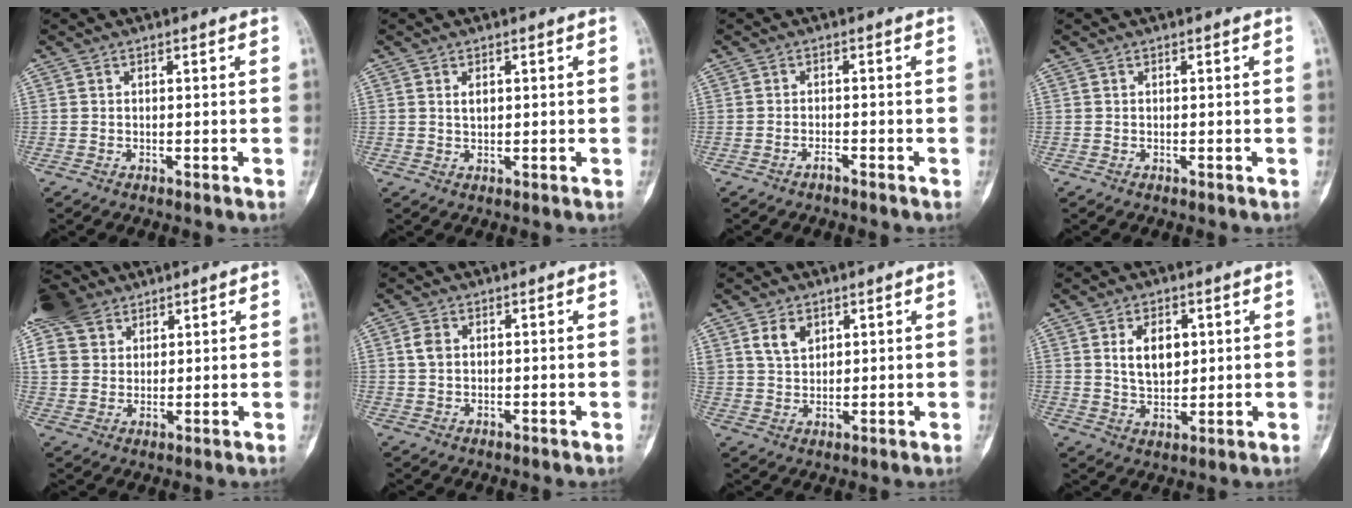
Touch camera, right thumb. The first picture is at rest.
{"total": 1.8, "force": [0.6, 1.1, 1.4], "torque": [-0.021, -0.003, 0.013]}
{"total": 1.2, "force": [-1.1, 0.2, 0.5], "torque": [-0.013, 0.008, -0.020]}
{"total": 0.0}
{"total": 11.2, "force": [7.1, 7.5, 4.3], "torque": [-0.072, -0.001, 0.140]}
{"total": 3.2, "force": [0.7, 2.3, 2.1], "torque": [-0.038, 0.003, 0.015]}
{"total": 5.3, "force": [2.7, 3.7, 2.7], "torque": [-0.033, -0.015, 0.055]}
{"total": 7.7, "force": [2.2, 4.9, 5.5], "torque": [-0.071, -0.014, 0.045]}